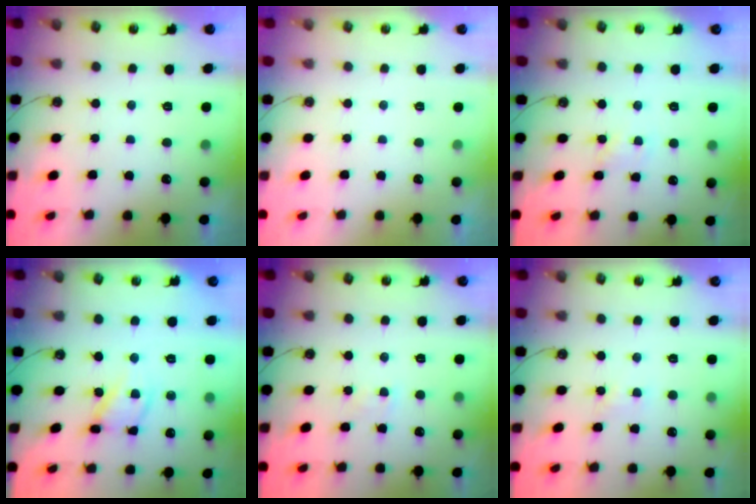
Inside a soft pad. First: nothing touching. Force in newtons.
{"total": 0.0}
{"total": 1.8, "press": 1.7, "slide": 0.3}
{"total": 13.9, "press": 13.8, "slide": 1.4}
{"total": 2.4, "press": 2.4, "slide": 0.4}
{"total": 4.5, "press": 4.4, "slide": 0.5}